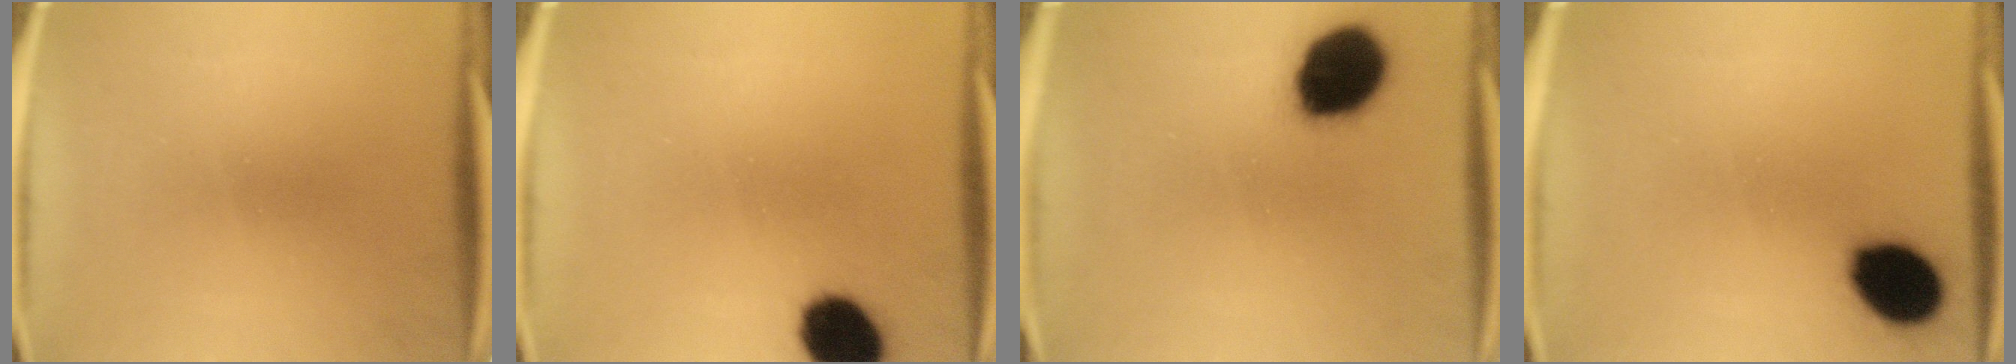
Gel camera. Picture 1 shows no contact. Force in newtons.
{"total": 10.5}
{"total": 16.0}
{"total": 12.0}